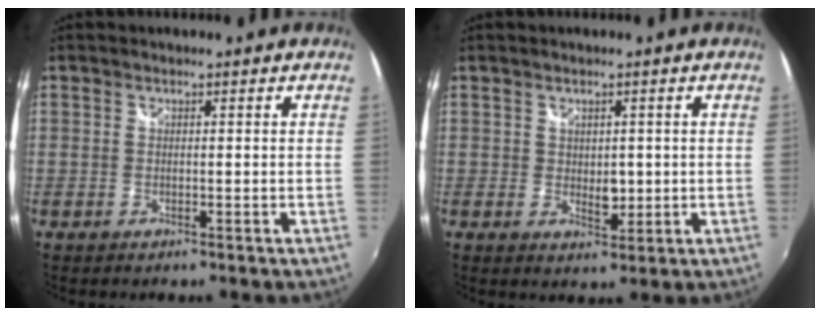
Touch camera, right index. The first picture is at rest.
{"total": 3.0, "force": [0.1, 2.2, 2.0], "torque": [-0.028, -0.005, 0.005]}